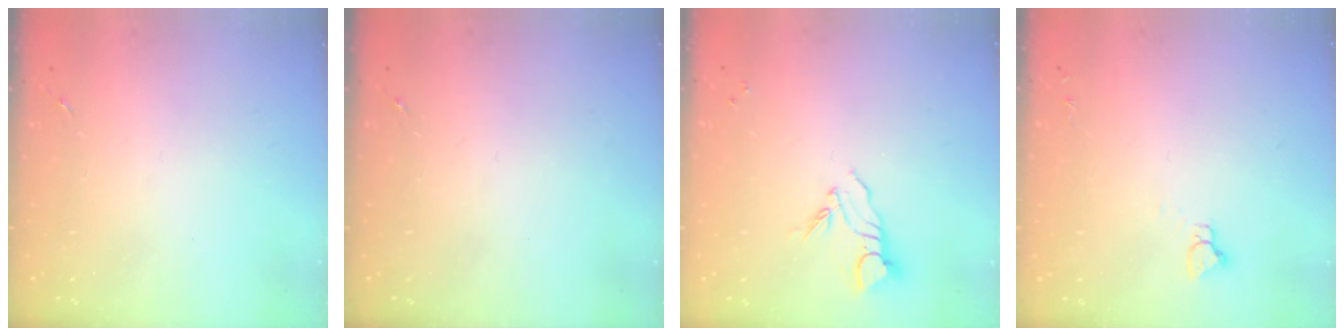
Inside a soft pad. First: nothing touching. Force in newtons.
{"total": 0.0}
{"total": 6.1, "press": 6.1, "slide": 0.5}
{"total": 2.9, "press": 2.9, "slide": 0.2}